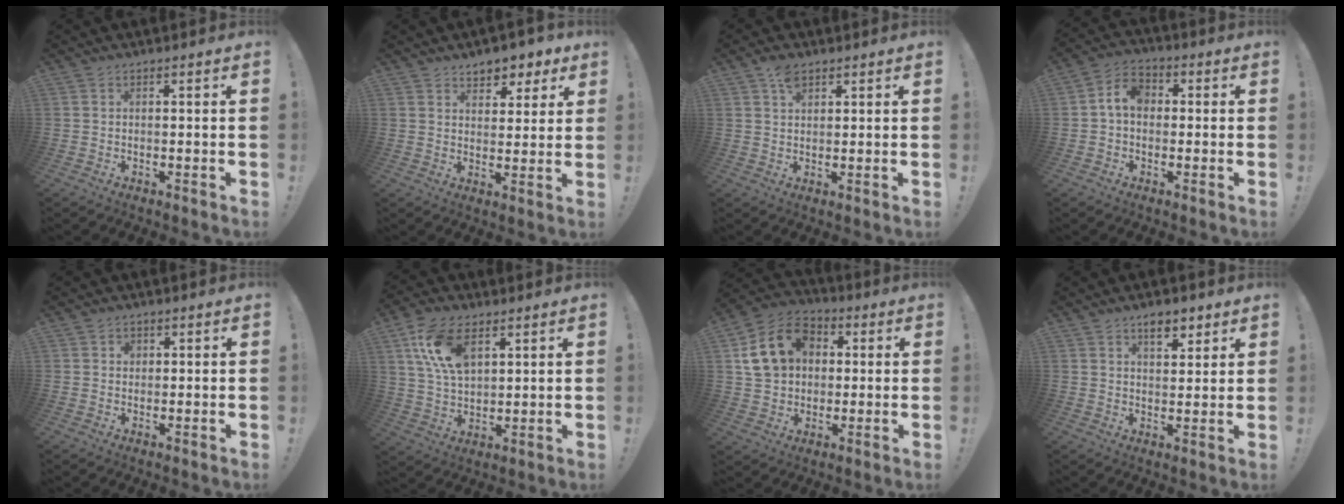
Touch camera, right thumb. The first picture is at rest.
{"total": 6.3, "force": [4.6, 3.9, 1.9], "torque": [-0.018, -0.032, 0.084]}
{"total": 4.3, "force": [2.6, 2.4, 2.5], "torque": [-0.028, -0.010, 0.044]}
{"total": 6.7, "force": [0.1, 4.8, 4.7], "torque": [-0.090, 0.016, 0.003]}
{"total": 1.6, "force": [0.5, 1.4, 0.5], "torque": [0.002, -0.002, 0.005]}
{"total": 13.7, "force": [6.2, 7.8, 9.4], "torque": [-0.184, -0.009, 0.119]}
{"total": 16.1, "force": [4.4, 12.7, 8.8], "torque": [-0.137, 0.002, 0.092]}
{"total": 5.9, "force": [3.9, 2.8, 3.4], "torque": [-0.044, -0.015, 0.065]}